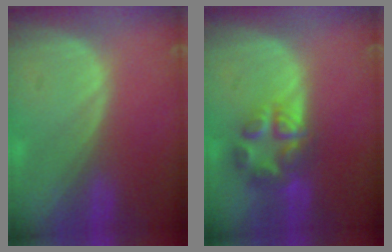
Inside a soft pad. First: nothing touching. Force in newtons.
{"total": 7.0, "press": 5.9, "slide": 3.7}